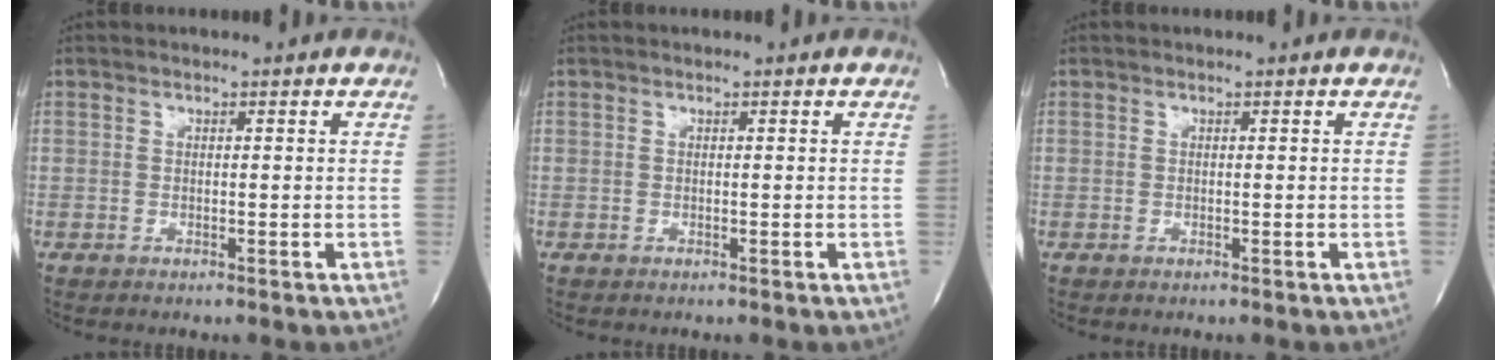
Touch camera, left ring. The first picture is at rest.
{"total": 0.0}
{"total": 0.0}